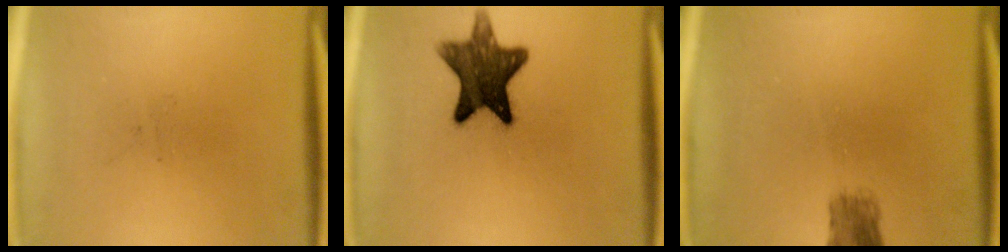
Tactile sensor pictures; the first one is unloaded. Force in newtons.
{"total": 11.9}
{"total": 2.9}